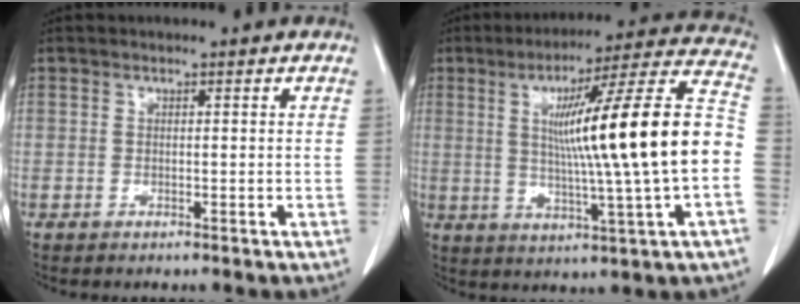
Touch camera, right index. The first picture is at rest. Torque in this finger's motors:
{"motor_torque": [1.72, -0.41, 0.80, 0.21]}